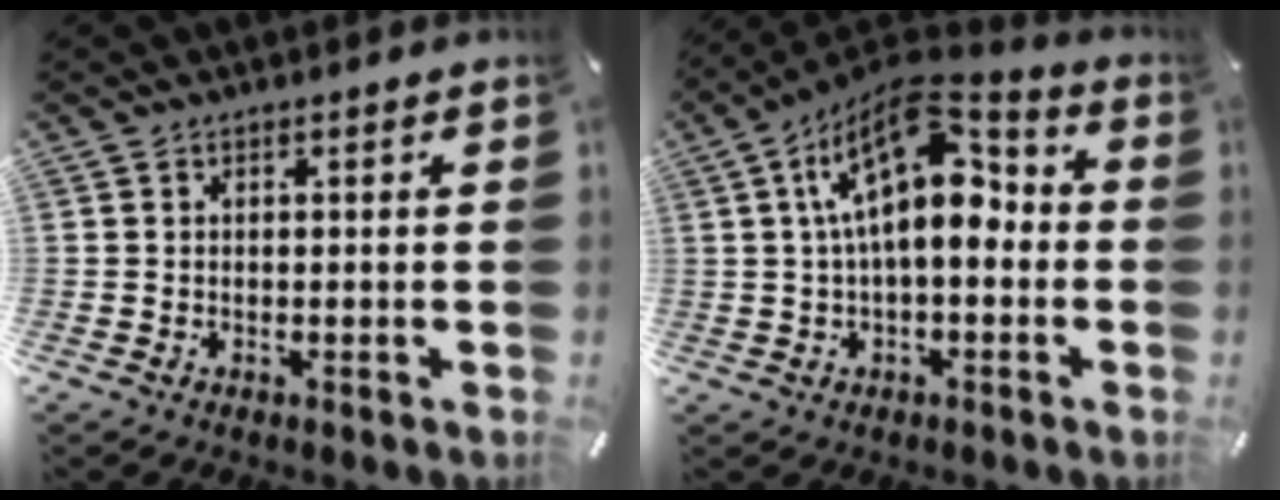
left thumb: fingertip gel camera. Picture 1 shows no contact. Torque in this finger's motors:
{"motor_torque": [1.55, 3.46, 1.71, -1.06, 0.65]}